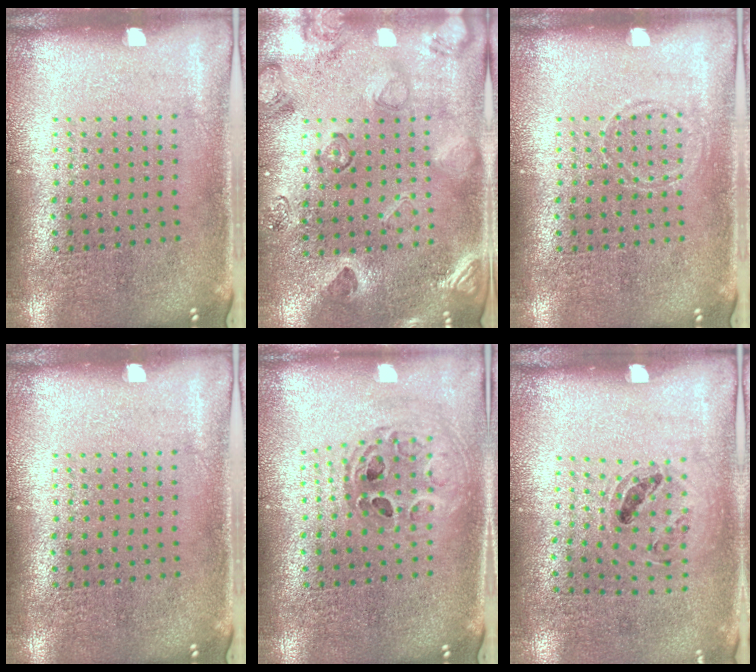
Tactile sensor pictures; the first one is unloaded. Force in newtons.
{"total": 2.3, "press": 2.0, "slide": 1.1}
{"total": 0.8, "press": 0.7, "slide": 0.2}
{"total": 0.0}
{"total": 0.7, "press": 0.7, "slide": 0.1}
{"total": 1.0, "press": 0.9, "slide": 0.4}